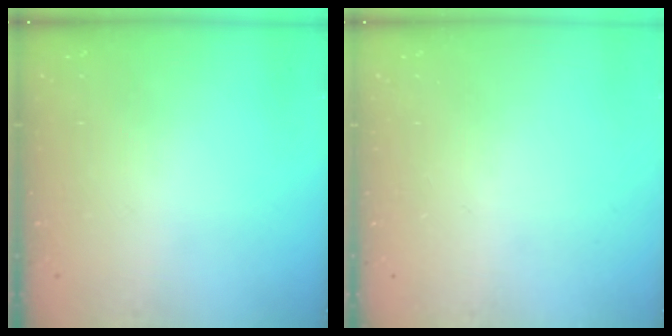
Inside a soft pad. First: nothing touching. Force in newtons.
{"total": 0.0}